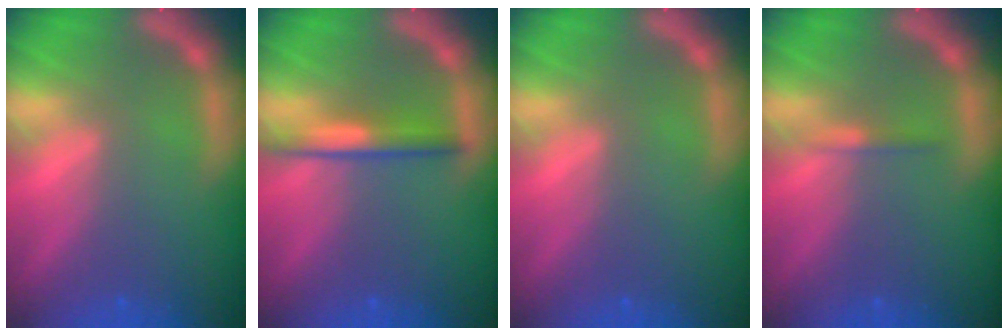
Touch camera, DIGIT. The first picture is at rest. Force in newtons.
{"total": 3.0}
{"total": 0.0}
{"total": 0.9}